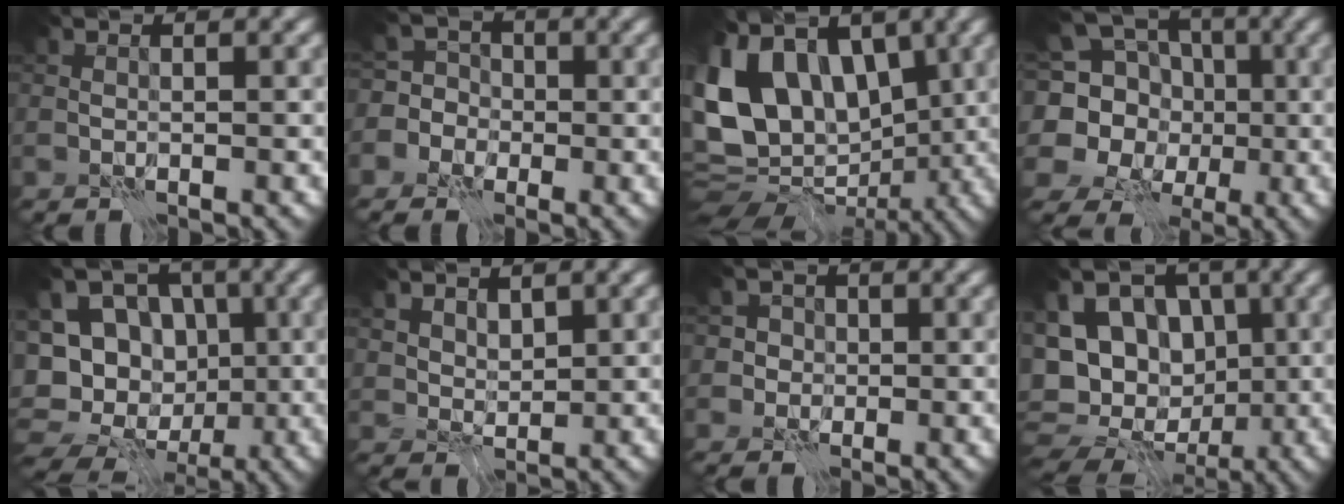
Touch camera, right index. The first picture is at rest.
{"total": 8.2, "force": [-2.0, 7.7, 2.0], "torque": [-0.038, 0.025, -0.080]}
{"total": 13.6, "force": [2.5, 9.9, 9.0], "torque": [-0.193, 0.009, 0.034]}
{"total": 11.5, "force": [0.8, 10.3, 5.1], "torque": [-0.129, 0.021, -0.011]}
{"total": 14.0, "force": [-2.0, 12.0, 7.0], "torque": [-0.122, 0.016, -0.046]}
{"total": 2.9, "force": [1.8, 1.9, 1.3], "torque": [-0.031, -0.014, 0.049]}
{"total": 2.8, "force": [0.4, 2.7, 0.8], "torque": [0.004, 0.005, -0.003]}
{"total": 13.8, "force": [1.1, 11.0, 8.3], "torque": [-0.128, 0.029, -0.007]}